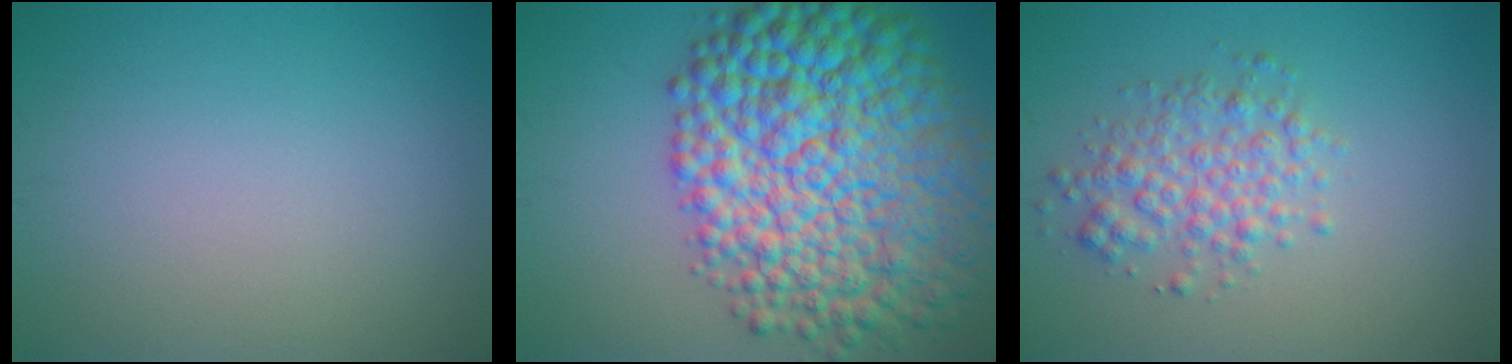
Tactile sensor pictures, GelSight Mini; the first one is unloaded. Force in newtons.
{"total": 14.9, "press": 14.9, "slide": 0.2}
{"total": 3.5, "press": 3.5, "slide": 0.1}